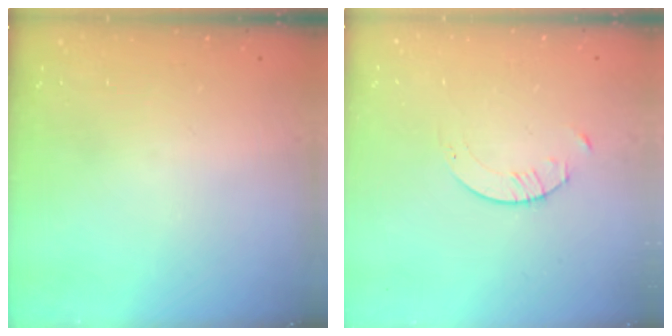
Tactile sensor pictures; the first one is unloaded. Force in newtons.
{"total": 1.6, "press": 1.6, "slide": 0.2}